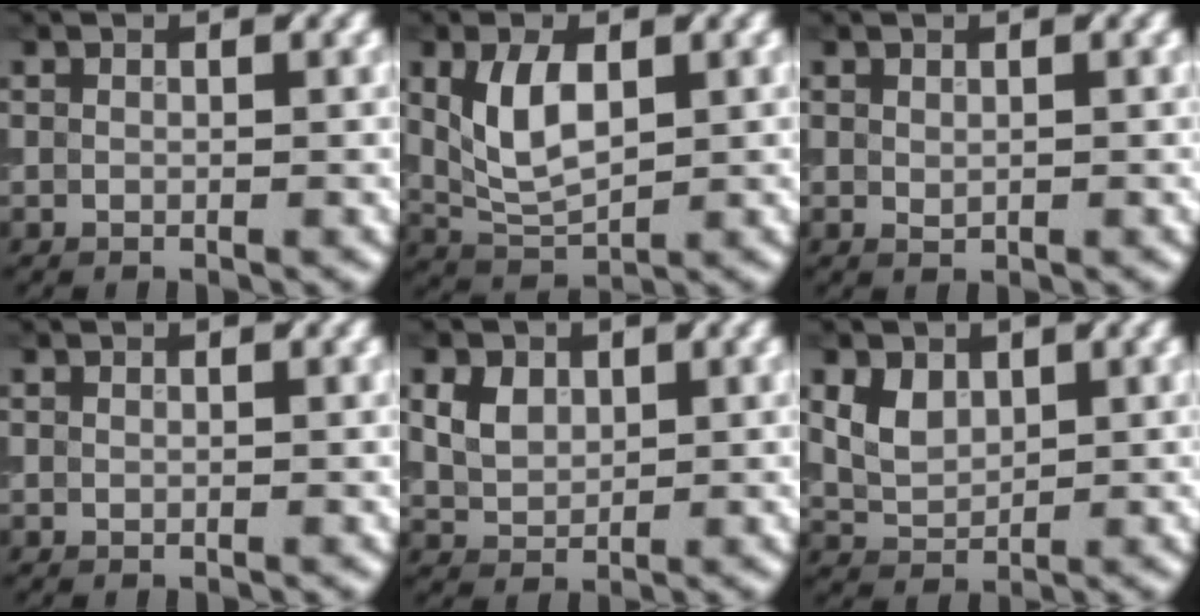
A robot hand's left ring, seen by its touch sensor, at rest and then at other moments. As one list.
[{"total": 4.7, "force": [0.8, 2.5, 4.0], "torque": [-0.091, 0.007, 0.026]}, {"total": 0.7, "force": [0.2, 0.5, 0.4], "torque": [-0.008, 0.005, 0.011]}, {"total": 0.0}, {"total": 3.8, "force": [1.6, 2.6, 2.2], "torque": [-0.059, 0.013, 0.035]}, {"total": 2.6, "force": [0.9, 1.8, 1.6], "torque": [-0.039, 0.003, 0.025]}]